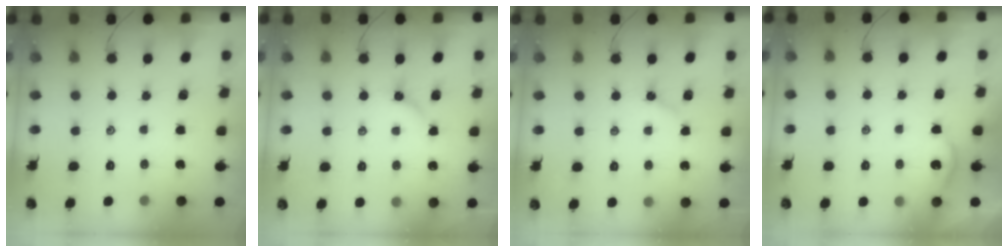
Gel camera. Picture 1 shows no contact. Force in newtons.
{"total": 4.1, "press": 4.1, "slide": 0.7}
{"total": 2.8, "press": 2.8, "slide": 0.5}
{"total": 1.9, "press": 1.9, "slide": 0.3}